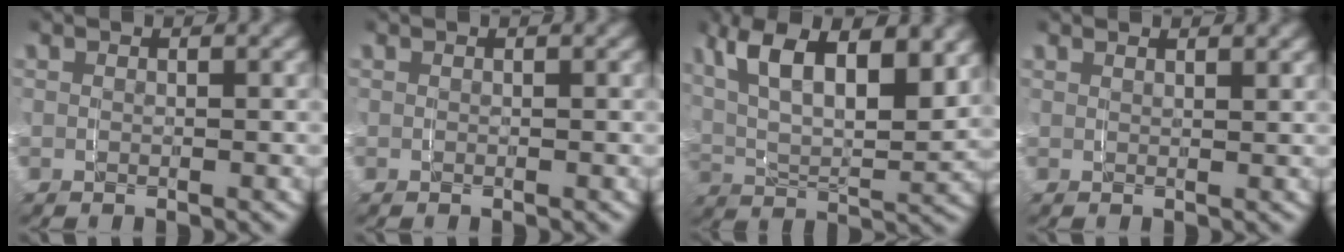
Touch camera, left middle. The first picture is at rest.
{"total": 0.0}
{"total": 9.5, "force": [3.6, 4.9, 7.3], "torque": [-0.139, 0.001, 0.059]}
{"total": 1.0, "force": [1.0, -0.3, 0.0], "torque": [-0.001, -0.001, 0.017]}